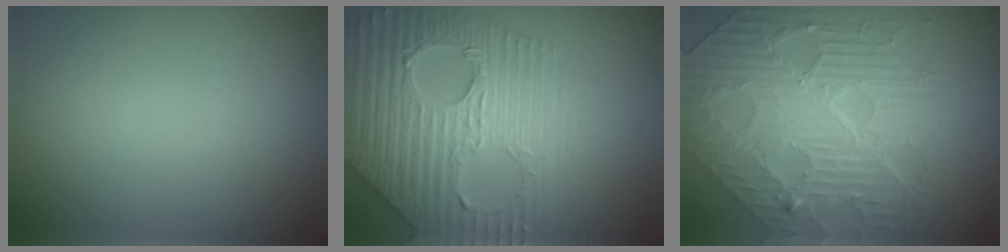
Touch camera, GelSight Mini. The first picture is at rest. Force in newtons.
{"total": 9.0, "press": 6.1, "slide": 6.6}
{"total": 6.8, "press": 5.8, "slide": 3.5}